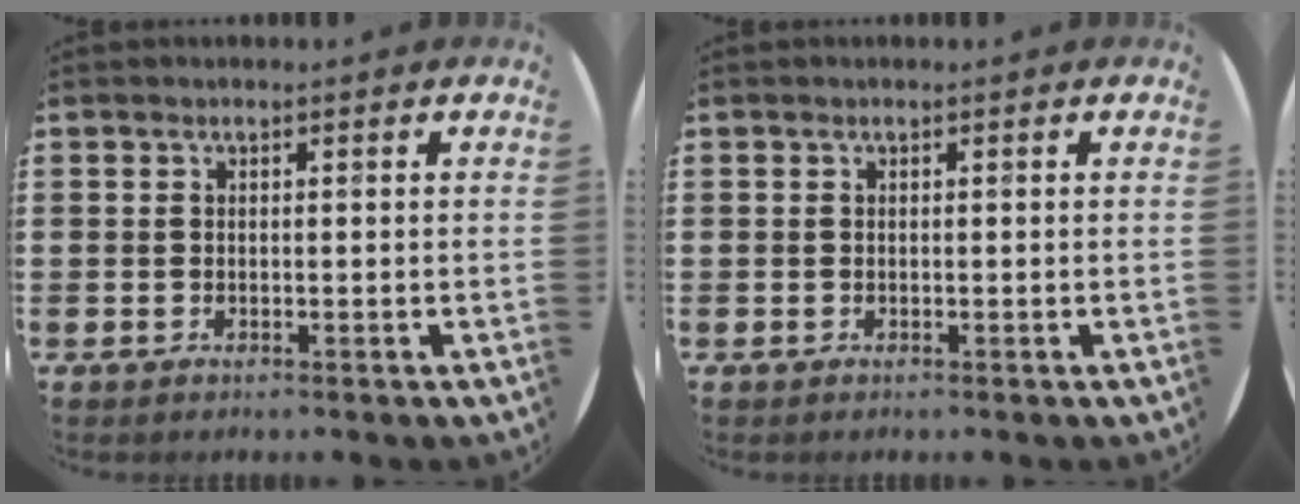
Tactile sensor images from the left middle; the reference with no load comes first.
{"total": 0.0}